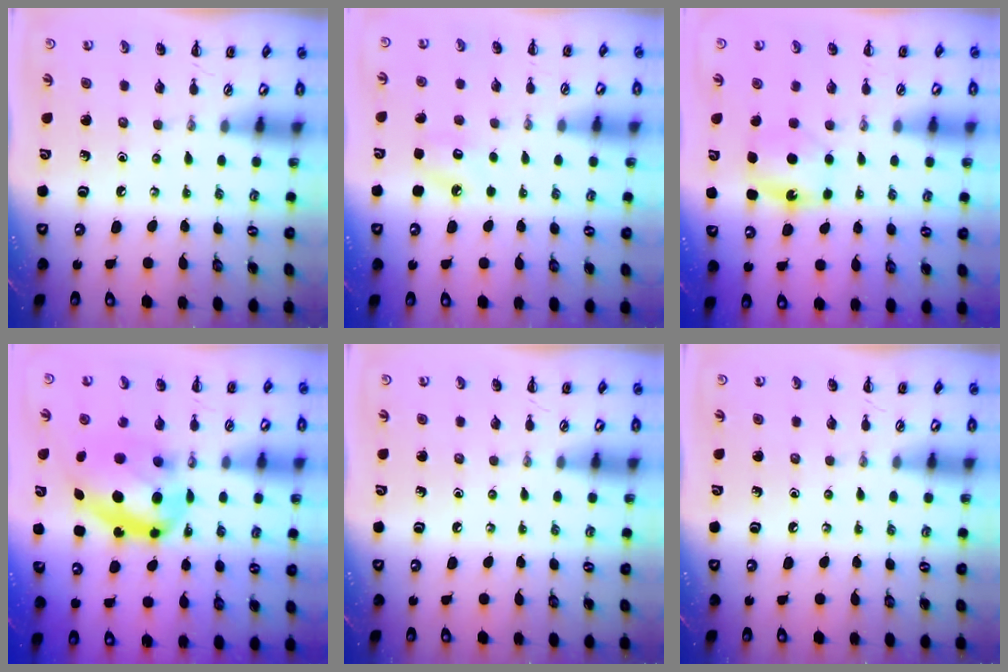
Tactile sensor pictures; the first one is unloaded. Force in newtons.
{"total": 6.7, "press": 6.5, "slide": 1.6}
{"total": 5.7, "press": 5.4, "slide": 1.7}
{"total": 13.6, "press": 13.2, "slide": 2.9}
{"total": 0.0}
{"total": 0.0}